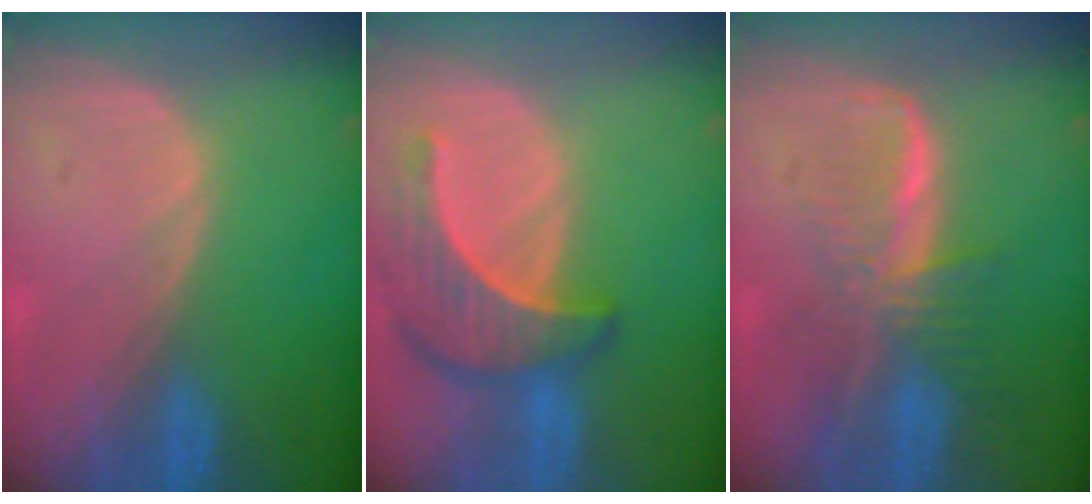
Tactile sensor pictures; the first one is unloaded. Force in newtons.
{"total": 7.6, "press": 7.3, "slide": 1.9}
{"total": 8.1, "press": 7.0, "slide": 4.2}